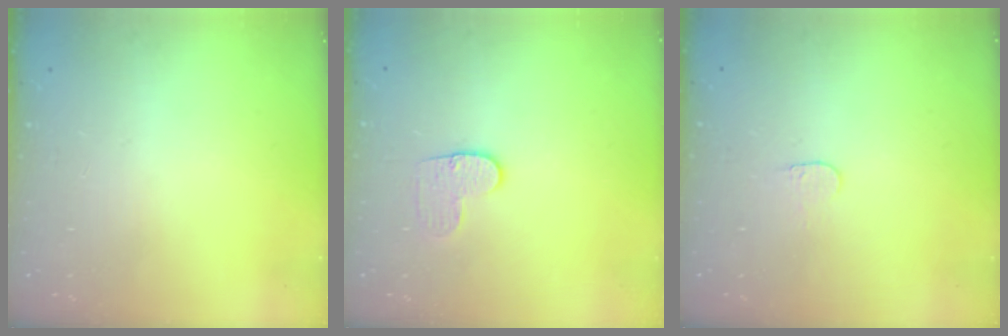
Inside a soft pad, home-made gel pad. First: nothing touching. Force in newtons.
{"total": 7.0, "press": 7.0, "slide": 0.7}
{"total": 3.8, "press": 3.8, "slide": 0.3}